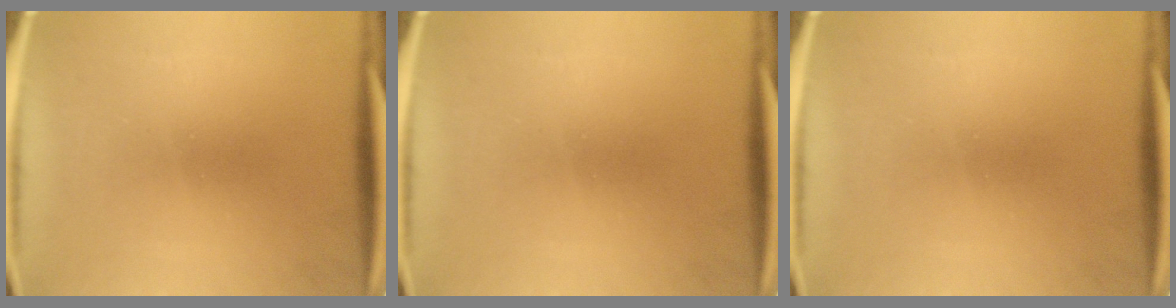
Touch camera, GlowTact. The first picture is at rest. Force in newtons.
{"total": 0.0}
{"total": 0.0}